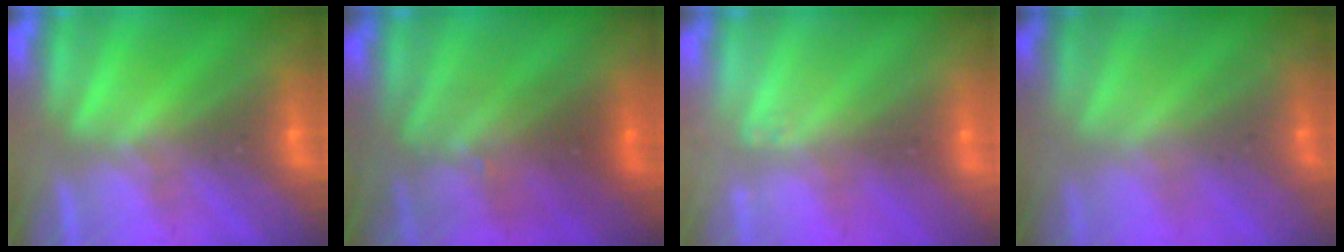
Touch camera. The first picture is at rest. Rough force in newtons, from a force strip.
{"total": 2.8}
{"total": 2.4}
{"total": 1.7}